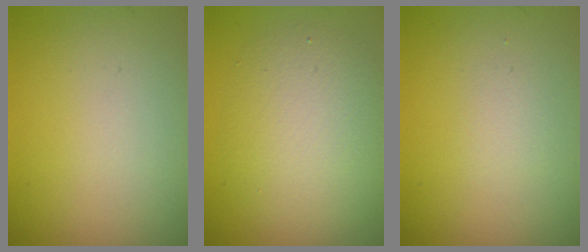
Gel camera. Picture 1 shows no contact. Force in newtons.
{"total": 5.3, "press": 5.2, "slide": 0.5}
{"total": 0.7, "press": 0.7, "slide": 0.0}